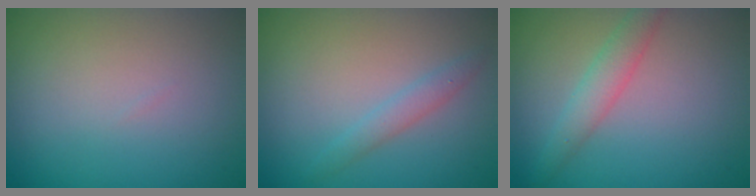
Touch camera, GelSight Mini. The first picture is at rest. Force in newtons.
{"total": 1.5, "press": 1.4, "slide": 0.1}
{"total": 2.5, "press": 2.5, "slide": 0.1}